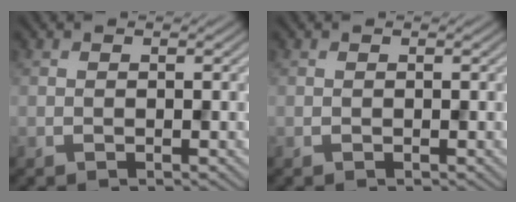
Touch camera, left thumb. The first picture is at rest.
{"total": 0.0}